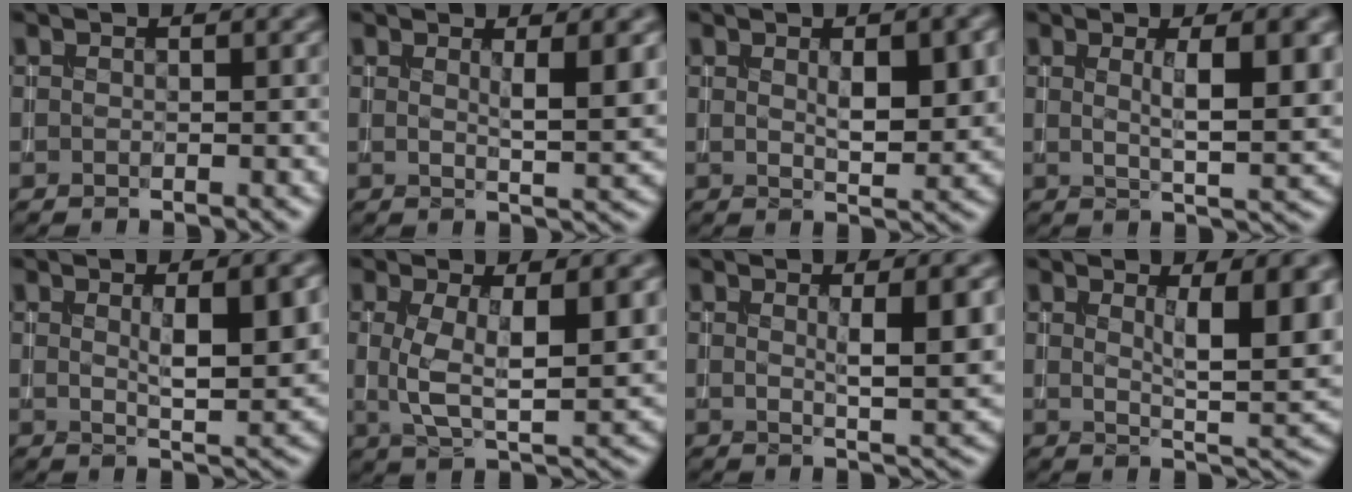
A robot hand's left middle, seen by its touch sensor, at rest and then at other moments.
{"total": 3.2, "force": [1.0, 0.7, 3.0], "torque": [-0.037, -0.006, 0.016]}
{"total": 4.2, "force": [0.9, 1.5, 3.9], "torque": [-0.059, -0.001, 0.018]}
{"total": 5.8, "force": [1.3, 1.5, 5.5], "torque": [-0.070, -0.001, 0.022]}
{"total": 5.1, "force": [1.1, 1.2, 4.8], "torque": [-0.069, 0.001, 0.021]}
{"total": 6.2, "force": [0.8, 2.1, 5.8], "torque": [-0.113, -0.007, 0.016]}
{"total": 4.2, "force": [0.9, 0.9, 4.0], "torque": [-0.052, -0.004, 0.014]}
{"total": 6.3, "force": [1.8, 1.7, 5.7], "torque": [-0.074, -0.012, 0.033]}